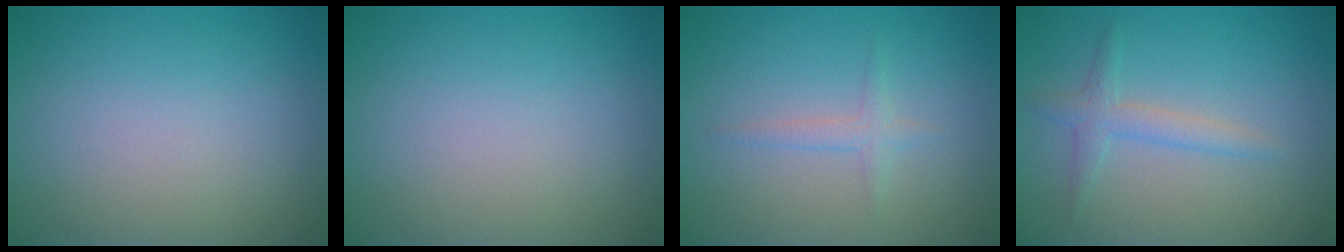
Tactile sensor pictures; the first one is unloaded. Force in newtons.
{"total": 0.0}
{"total": 1.3, "press": 1.3, "slide": 0.1}
{"total": 2.0, "press": 2.0, "slide": 0.1}